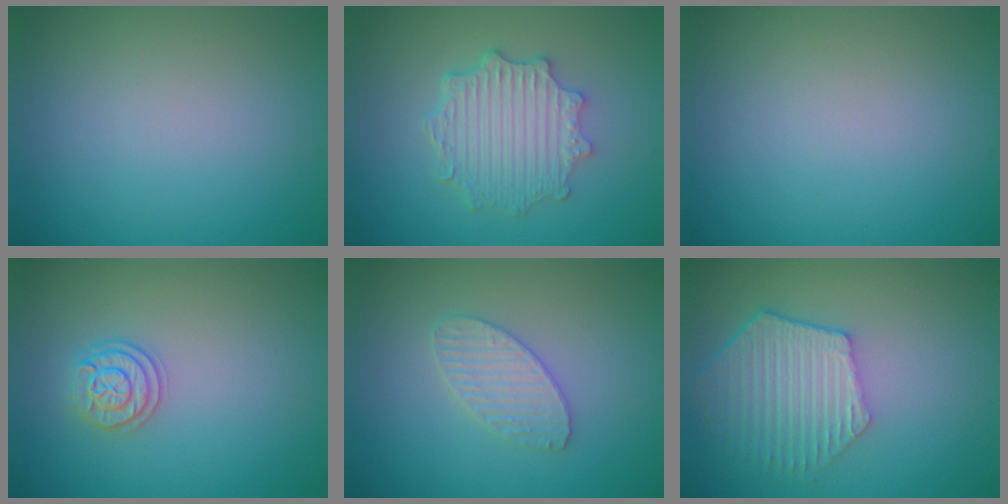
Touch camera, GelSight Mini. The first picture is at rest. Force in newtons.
{"total": 4.6, "press": 3.8, "slide": 2.7}
{"total": 0.0}
{"total": 2.1, "press": 2.1, "slide": 0.3}
{"total": 2.6, "press": 2.6, "slide": 0.2}
{"total": 5.7, "press": 4.5, "slide": 3.5}